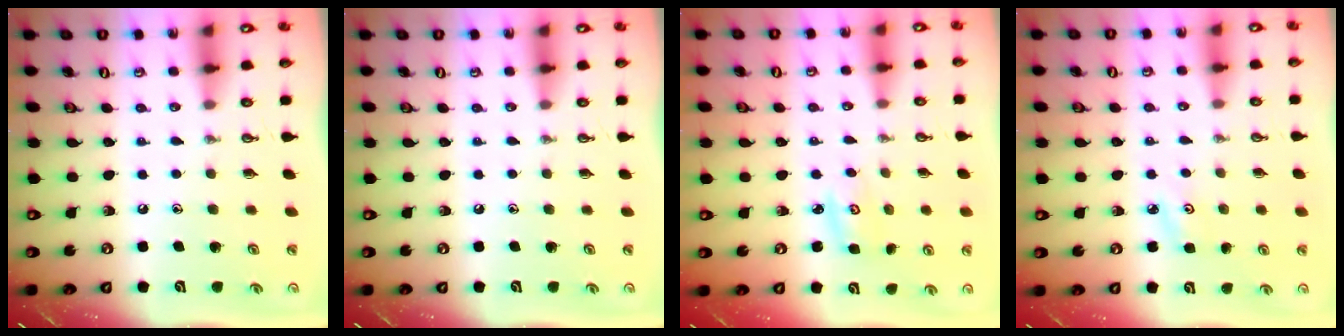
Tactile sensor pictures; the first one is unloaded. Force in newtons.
{"total": 0.0}
{"total": 2.6, "press": 2.6, "slide": 0.3}
{"total": 3.3, "press": 3.3, "slide": 0.4}